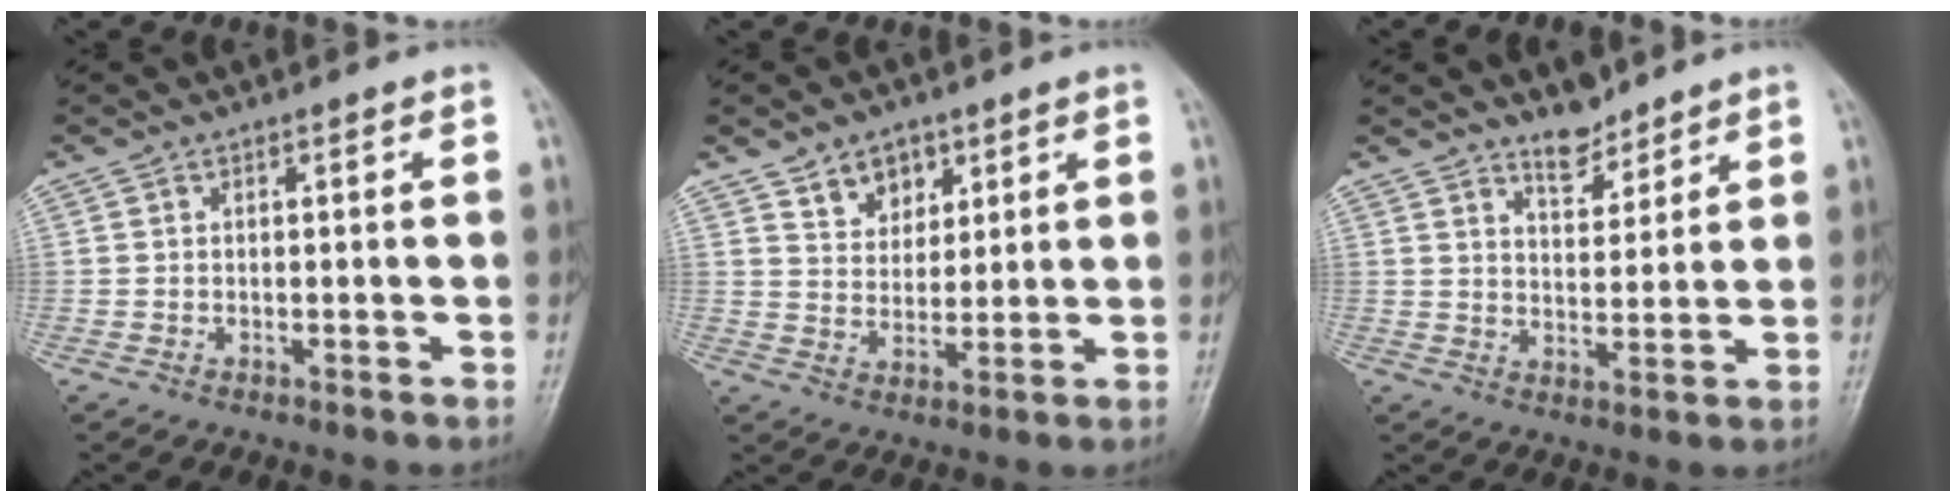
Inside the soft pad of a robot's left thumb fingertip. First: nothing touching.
{"total": 6.5, "force": [3.9, 4.5, 2.5], "torque": [-0.009, -0.025, 0.071]}
{"total": 5.2, "force": [4.4, 2.2, 1.7], "torque": [-0.006, -0.037, 0.075]}